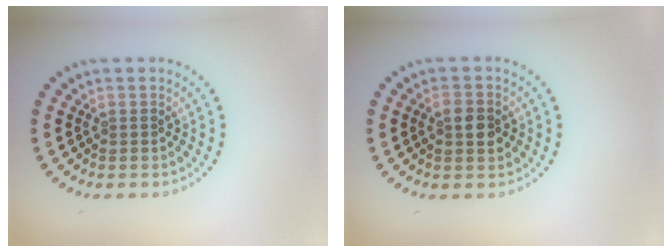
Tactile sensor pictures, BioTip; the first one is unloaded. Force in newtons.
{"total": 2.6, "press": 2.6, "slide": 0.1}